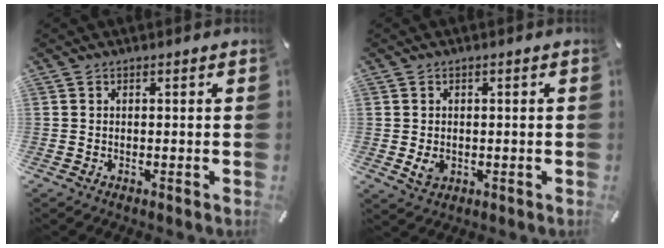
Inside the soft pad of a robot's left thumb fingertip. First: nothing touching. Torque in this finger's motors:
{"motor_torque": [0.50, 1.35, -0.01, 0.05, 0.03]}